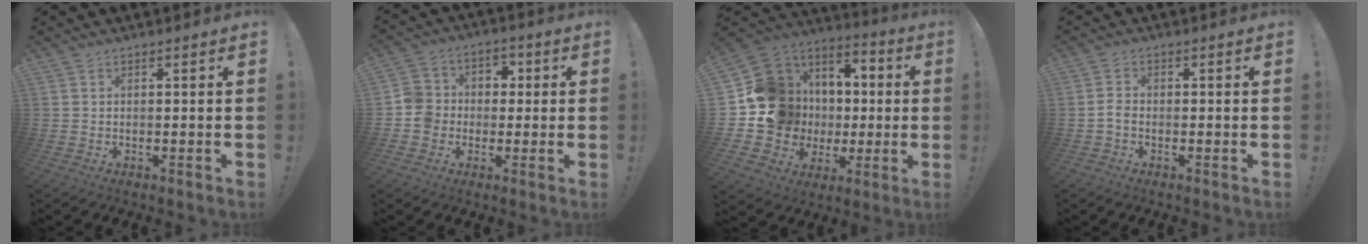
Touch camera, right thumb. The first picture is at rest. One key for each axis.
{"total": 9.4, "fx": -1.9, "fy": 9.0, "fz": 2.1, "tx": -0.017, "ty": 0.025, "tz": -0.031}
{"total": 16.5, "fx": 0.8, "fy": 15.6, "fz": 5.3, "tx": -0.077, "ty": 0.000, "tz": 0.065}
{"total": 2.3, "fx": -0.8, "fy": 1.5, "fz": 1.5, "tx": -0.031, "ty": 0.010, "tz": -0.012}